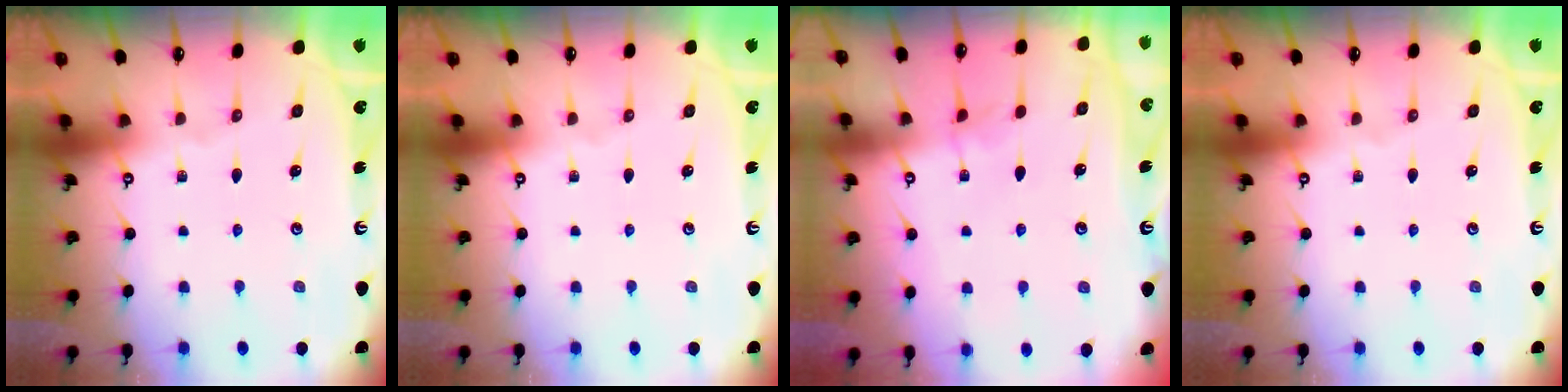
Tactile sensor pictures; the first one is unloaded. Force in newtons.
{"total": 0.0}
{"total": 3.1, "press": 3.1, "slide": 0.3}
{"total": 0.0}